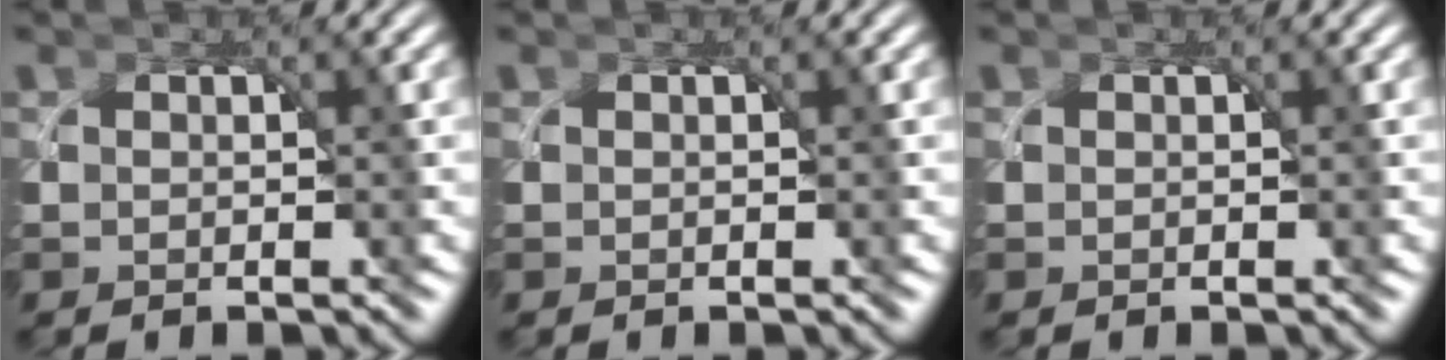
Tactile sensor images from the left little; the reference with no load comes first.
{"total": 0.0}
{"total": 0.0}